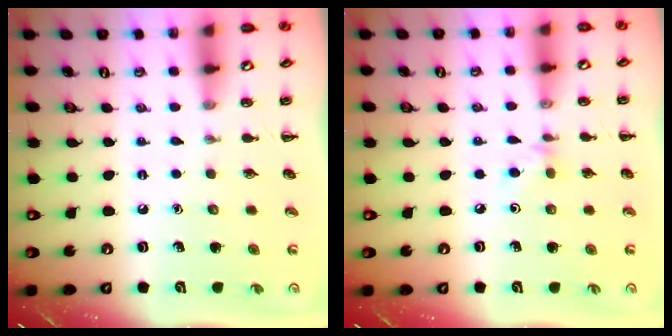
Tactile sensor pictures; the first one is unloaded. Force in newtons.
{"total": 4.2, "press": 3.9, "slide": 1.6}